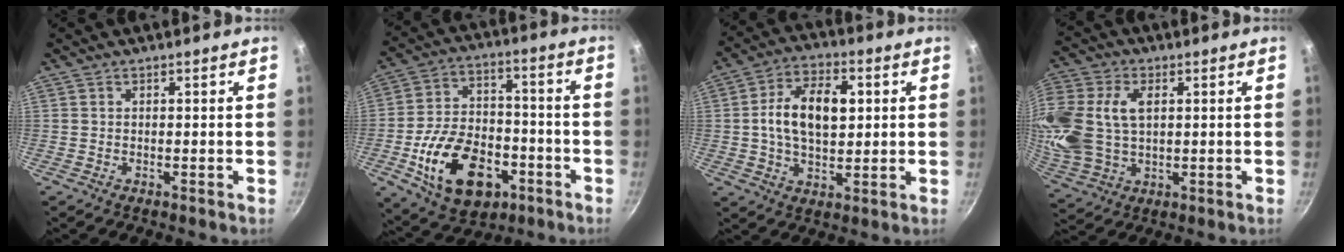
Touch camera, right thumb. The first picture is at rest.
{"total": 19.6, "force": [-7.2, 12.6, 13.2], "torque": [-0.205, 0.043, -0.110]}
{"total": 13.0, "force": [1.8, 7.9, 10.2], "torque": [-0.160, 0.011, 0.024]}
{"total": 19.5, "force": [3.8, 13.5, 13.6], "torque": [-0.318, 0.009, 0.077]}